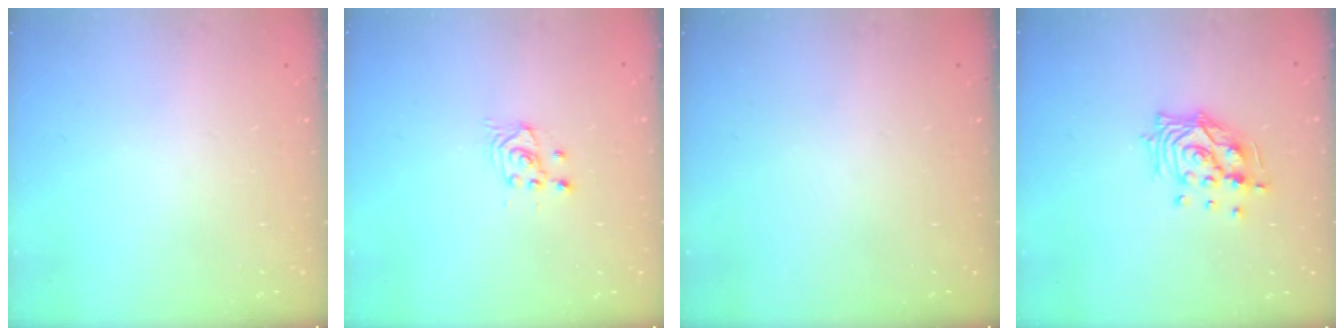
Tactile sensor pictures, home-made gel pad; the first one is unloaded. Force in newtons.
{"total": 2.6, "press": 2.5, "slide": 0.3}
{"total": 0.0}
{"total": 12.8, "press": 12.7, "slide": 1.6}